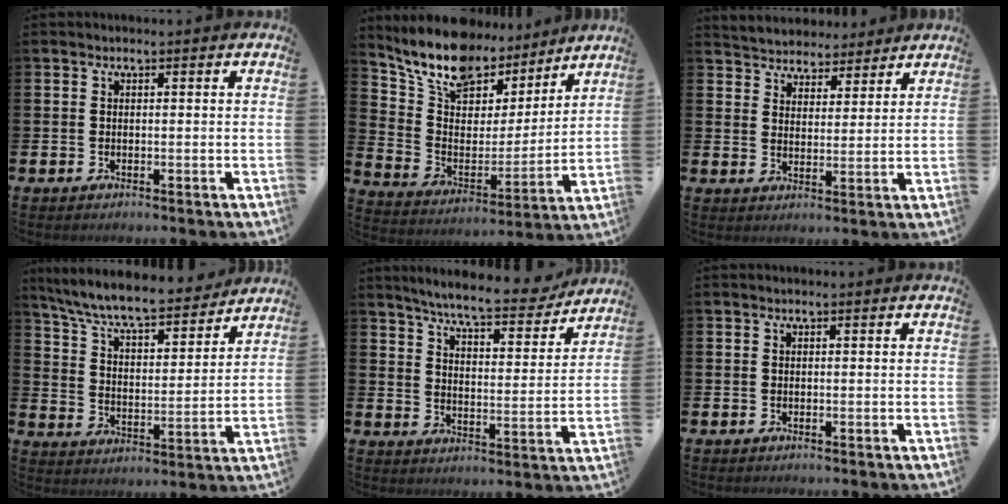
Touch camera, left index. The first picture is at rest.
{"total": 12.4, "force": [10.9, 5.2, 2.6], "torque": [-0.101, -0.071, 0.199]}
{"total": 4.7, "force": [4.4, 1.2, -0.7], "torque": [-0.013, -0.027, 0.080]}
{"total": 8.7, "force": [8.1, 1.3, 2.9], "torque": [-0.088, -0.060, 0.139]}
{"total": 7.7, "force": [7.3, 0.6, 2.6], "torque": [-0.071, -0.045, 0.124]}
{"total": 0.0}